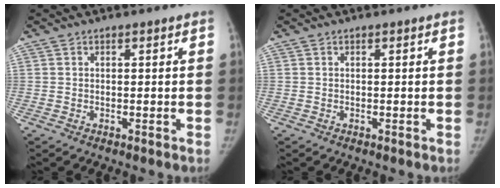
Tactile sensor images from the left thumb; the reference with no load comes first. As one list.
[{"total": 0.0}]